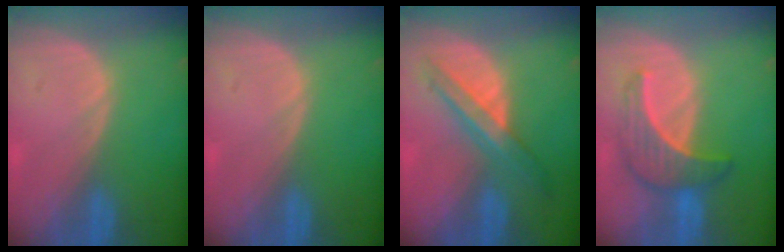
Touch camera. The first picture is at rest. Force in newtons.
{"total": 0.0}
{"total": 7.1, "press": 6.0, "slide": 3.9}
{"total": 6.6, "press": 6.5, "slide": 0.9}